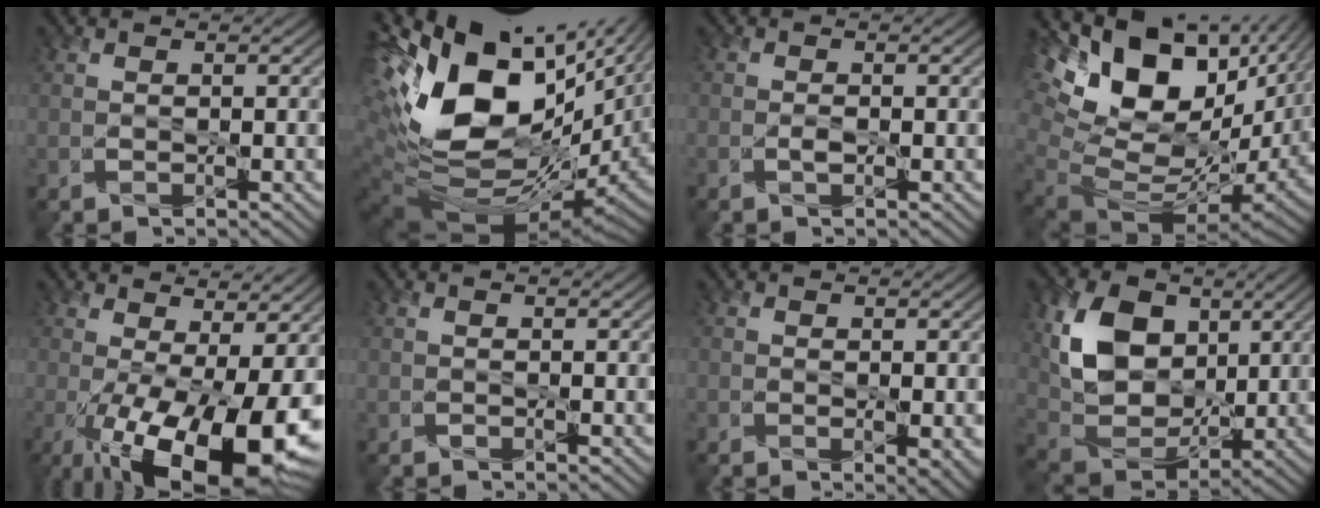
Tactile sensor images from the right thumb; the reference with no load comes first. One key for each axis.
{"total": 19.5, "fx": 4.0, "fy": 10.5, "fz": 16.0, "tx": -0.308, "ty": -0.024, "tz": 0.102}
{"total": 1.0, "fx": -0.5, "fy": 0.3, "fz": 0.8, "tx": -0.011, "ty": 0.003, "tz": -0.014}
{"total": 18.9, "fx": 5.5, "fy": 11.5, "fz": 14.0, "tx": -0.244, "ty": -0.028, "tz": 0.150}
{"total": 15.4, "fx": -3.9, "fy": 6.0, "fz": 13.7, "tx": -0.231, "ty": -0.032, "tz": -0.049}
{"total": 0.0}
{"total": 2.4, "fx": -0.6, "fy": 1.2, "fz": 1.9, "tx": -0.023, "ty": -0.006, "tz": -0.011}
{"total": 11.7, "fx": 3.6, "fy": 8.1, "fz": 7.7, "tx": -0.173, "ty": 0.000, "tz": 0.062}